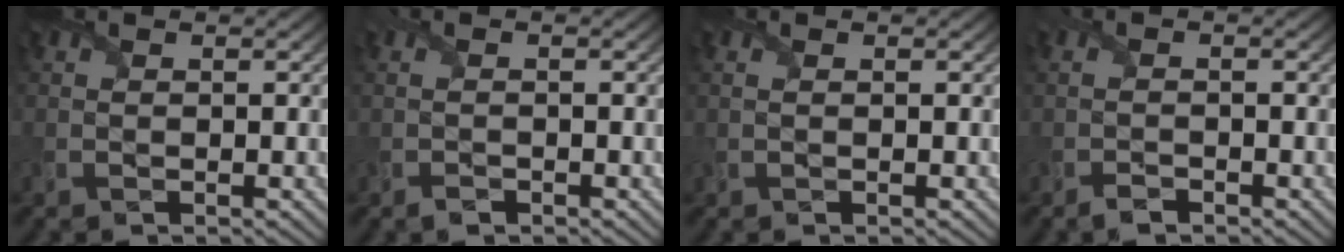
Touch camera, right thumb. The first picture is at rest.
{"total": 1.0, "force": [-0.9, 0.2, 0.4], "torque": [-0.012, -0.001, -0.018]}
{"total": 0.6, "force": [0.1, 0.3, 0.5], "torque": [-0.013, 0.002, 0.006]}
{"total": 1.4, "force": [-1.3, 0.1, 0.5], "torque": [-0.013, 0.000, -0.027]}